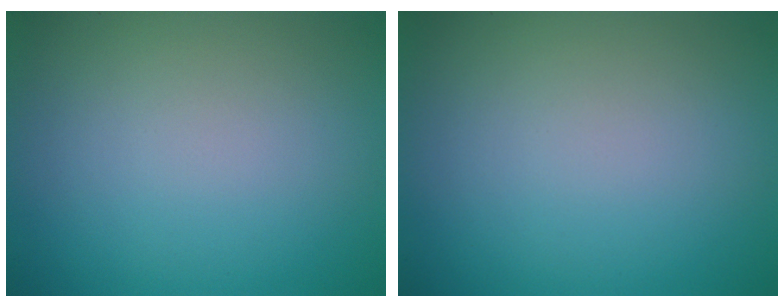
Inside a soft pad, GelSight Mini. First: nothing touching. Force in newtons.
{"total": 0.0}